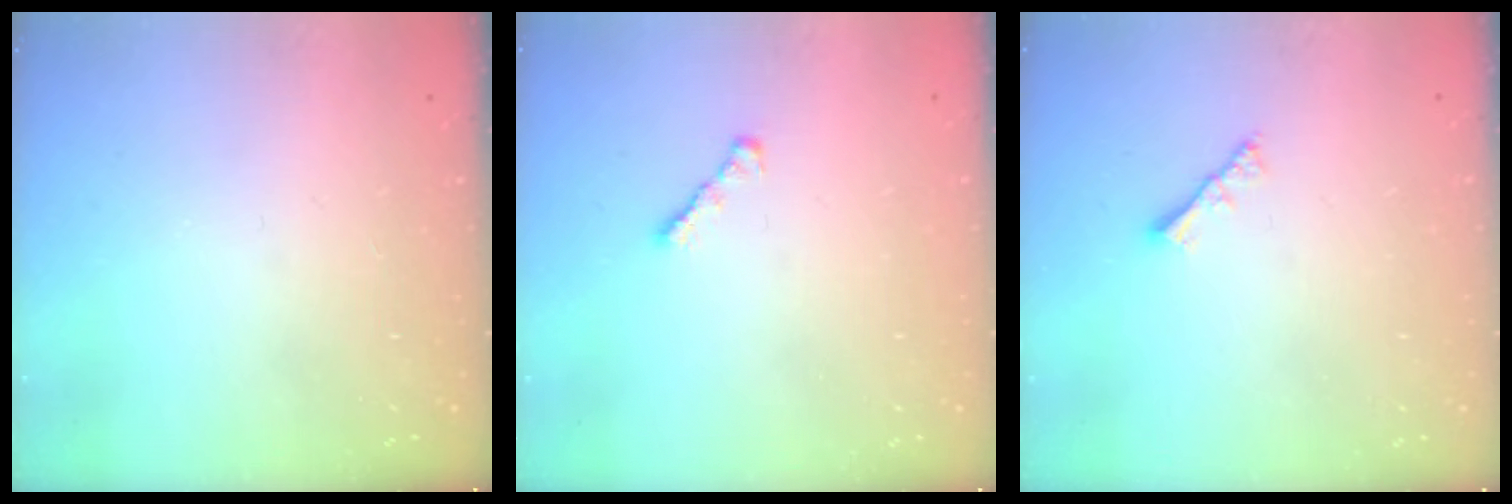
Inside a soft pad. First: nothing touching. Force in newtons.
{"total": 2.4, "press": 2.3, "slide": 0.6}
{"total": 2.5, "press": 2.4, "slide": 0.5}